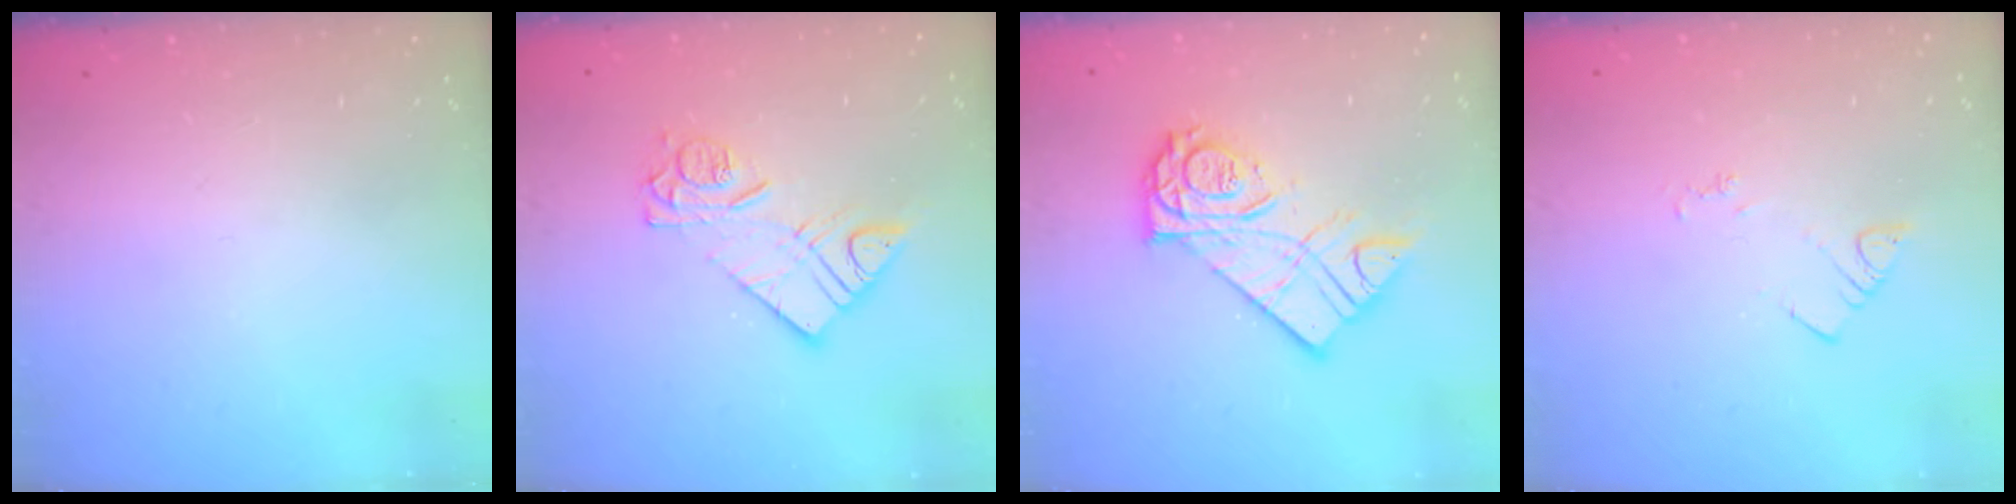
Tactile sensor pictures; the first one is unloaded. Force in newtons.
{"total": 10.5, "press": 10.5, "slide": 0.8}
{"total": 15.5, "press": 15.4, "slide": 1.6}
{"total": 2.9, "press": 2.8, "slide": 0.4}